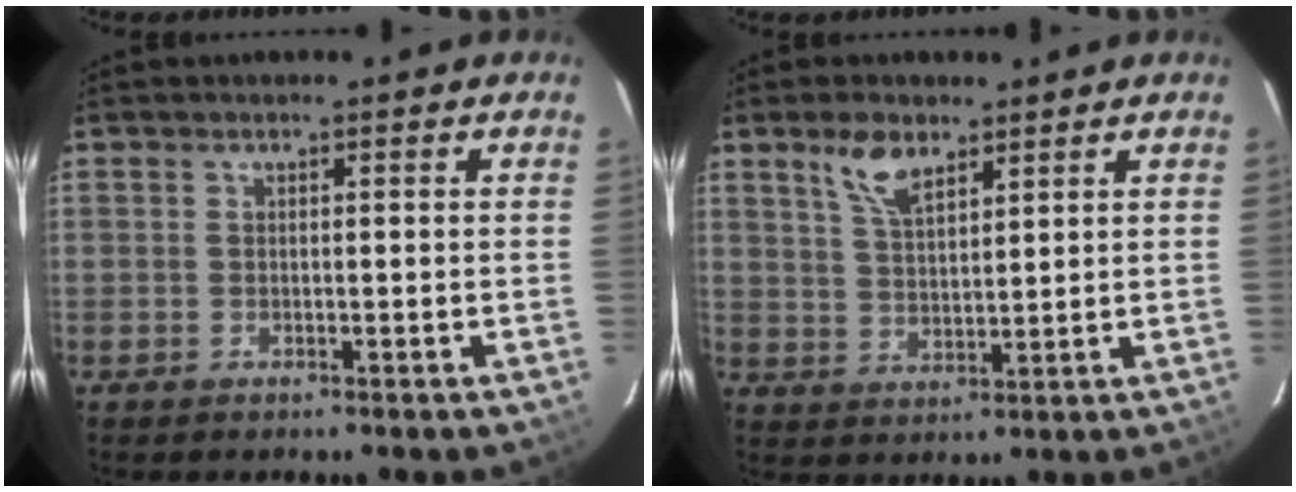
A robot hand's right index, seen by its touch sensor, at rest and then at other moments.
{"total": 6.4, "force": [4.2, 2.8, 3.9], "torque": [-0.072, 0.005, 0.084]}